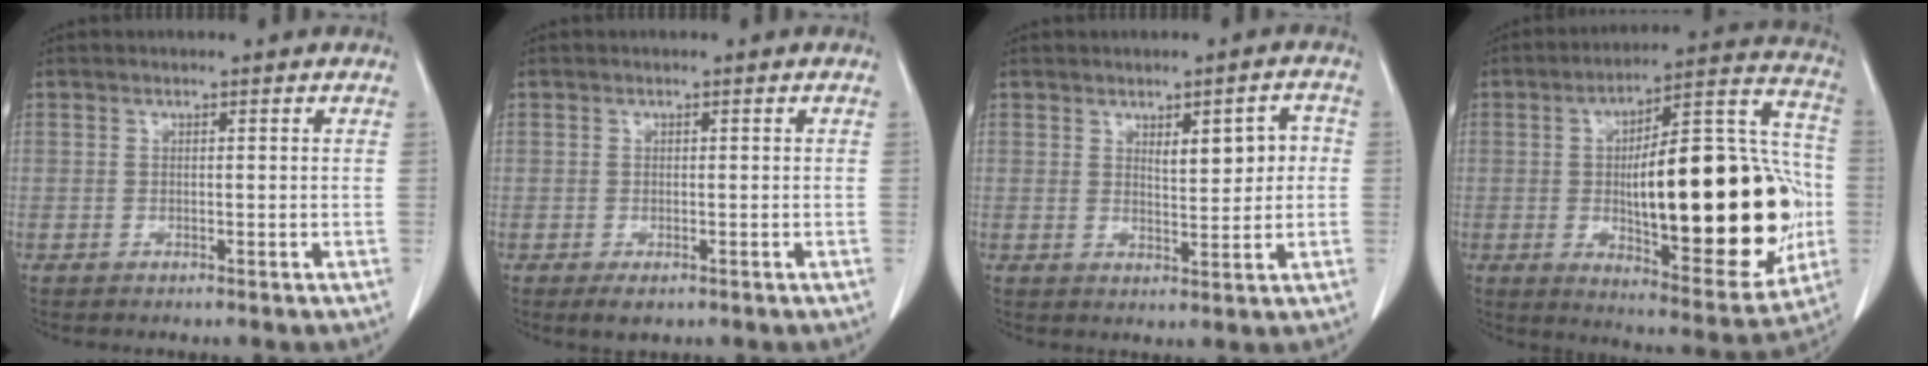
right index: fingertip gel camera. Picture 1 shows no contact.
{"total": 1.9, "force": [-1.0, 1.1, 1.1], "torque": [-0.015, -0.001, -0.009]}
{"total": 5.3, "force": [1.1, 1.8, 4.9], "torque": [-0.068, 0.011, 0.021]}
{"total": 29.9, "force": [-2.5, 8.9, 28.5], "torque": [-0.373, 0.018, -0.027]}